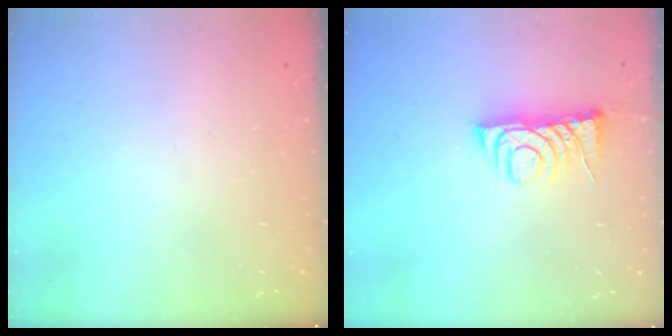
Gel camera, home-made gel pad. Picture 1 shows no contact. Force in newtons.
{"total": 7.4, "press": 7.4, "slide": 0.7}